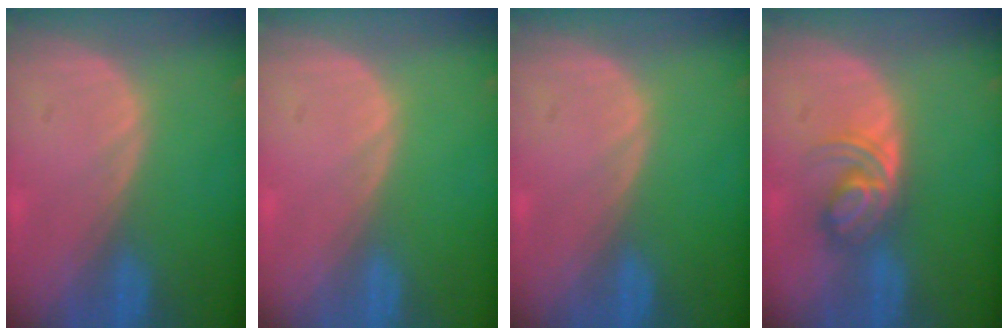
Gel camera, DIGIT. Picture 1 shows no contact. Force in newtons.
{"total": 0.0}
{"total": 0.0}
{"total": 5.7, "press": 5.1, "slide": 2.6}